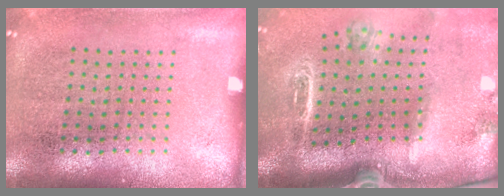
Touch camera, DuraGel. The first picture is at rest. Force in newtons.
{"total": 2.8, "press": 2.0, "slide": 2.0}